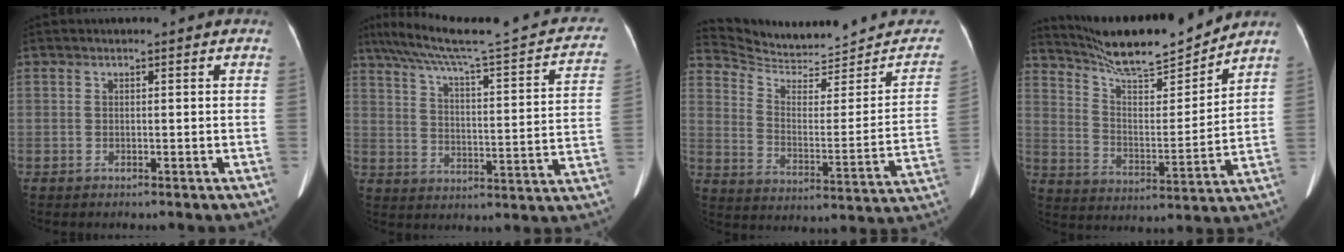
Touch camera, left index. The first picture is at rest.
{"total": 24.9, "force": [20.7, 2.4, 13.6], "torque": [-0.206, -0.004, 0.267]}
{"total": 19.1, "force": [18.2, 4.4, 3.7], "torque": [-0.045, -0.037, 0.256]}
{"total": 15.8, "force": [14.7, 0.9, 5.7], "torque": [-0.106, -0.009, 0.246]}